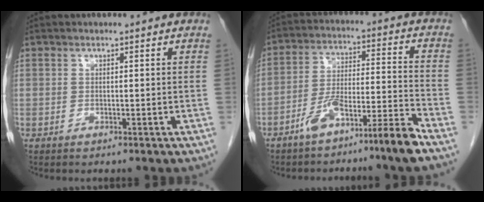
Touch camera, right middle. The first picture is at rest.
{"total": 9.3, "force": [-6.9, -0.4, 6.2], "torque": [-0.111, 0.015, -0.124]}